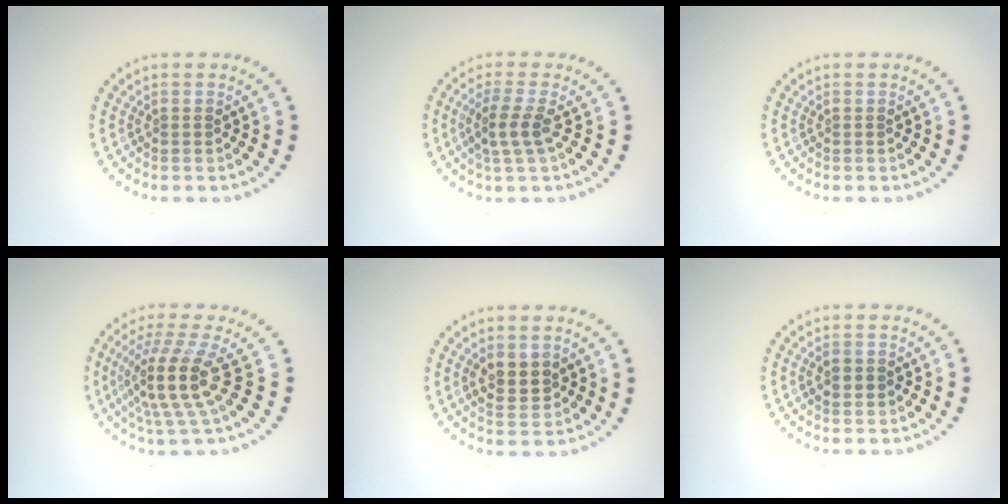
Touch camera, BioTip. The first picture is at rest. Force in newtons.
{"total": 2.4, "press": 2.1, "slide": 1.2}
{"total": 0.0}
{"total": 4.9, "press": 3.5, "slide": 3.4}
{"total": 2.7, "press": 2.7, "slide": 0.5}
{"total": 1.2, "press": 1.2, "slide": 0.2}